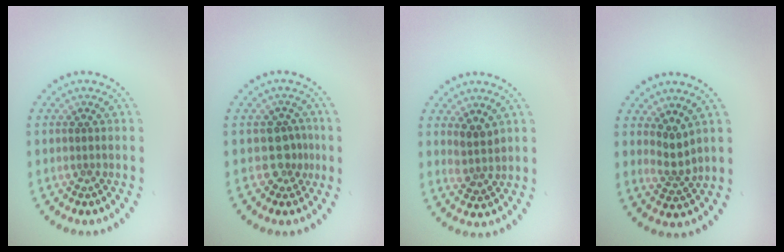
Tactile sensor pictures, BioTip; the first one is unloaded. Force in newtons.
{"total": 2.0, "press": 1.7, "slide": 1.1}
{"total": 1.9, "press": 1.6, "slide": 1.1}
{"total": 2.3, "press": 1.5, "slide": 1.7}